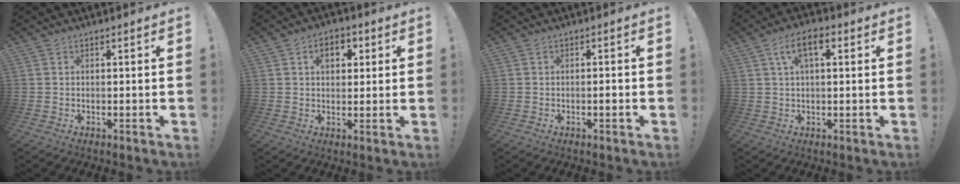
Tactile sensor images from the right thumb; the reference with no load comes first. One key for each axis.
{"total": 6.3, "fx": 2.0, "fy": 4.3, "fz": 4.0, "tx": -0.047, "ty": 0.003, "tz": 0.031}
{"total": 1.5, "fx": -0.9, "fy": 0.2, "fz": 1.2, "tx": -0.025, "ty": 0.004, "tz": -0.014}
{"total": 7.5, "fx": 2.4, "fy": 3.5, "fz": 6.2, "tx": -0.095, "ty": 0.006, "tz": 0.040}